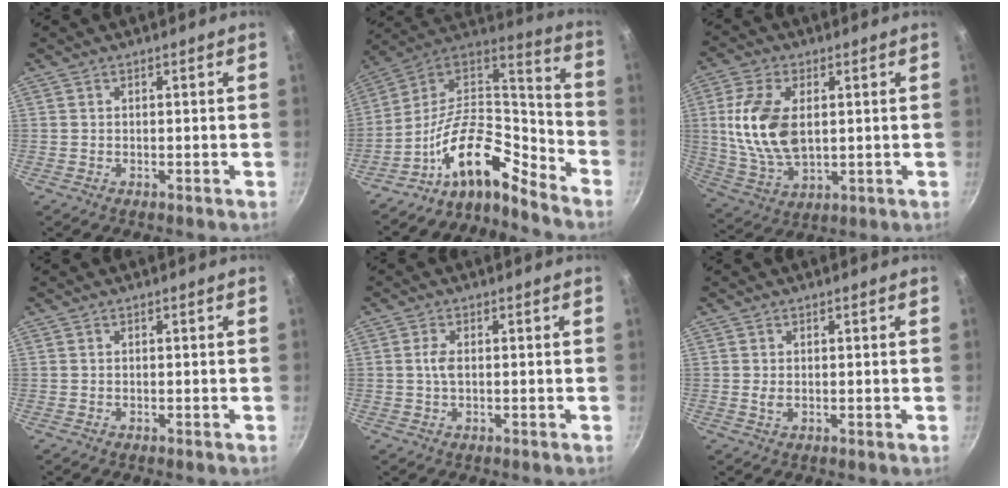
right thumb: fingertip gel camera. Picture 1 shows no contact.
{"total": 16.4, "force": [-11.0, 6.9, 10.1], "torque": [-0.149, 0.098, -0.221]}
{"total": 14.2, "force": [2.0, 8.3, 11.3], "torque": [-0.214, -0.011, 0.047]}
{"total": 0.0}
{"total": 2.4, "force": [0.2, 1.1, 2.1], "torque": [-0.048, 0.002, 0.004]}
{"total": 1.1, "force": [0.2, 0.6, 0.9], "torque": [-0.017, -0.004, 0.004]}